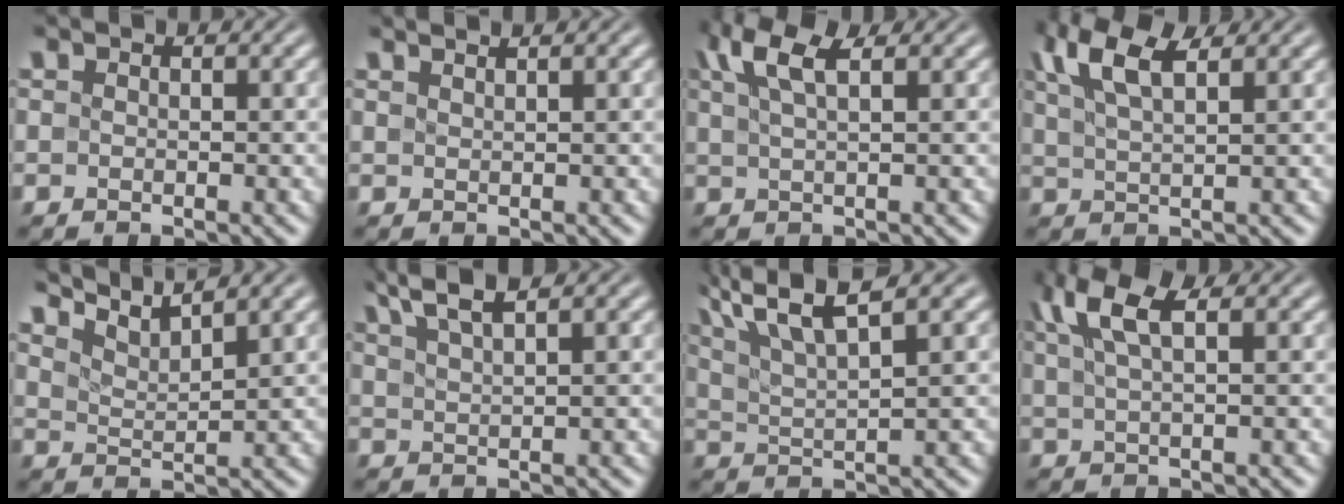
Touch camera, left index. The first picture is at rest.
{"total": 2.0, "force": [1.5, 0.6, 1.2], "torque": [0.000, 0.001, 0.003]}
{"total": 4.7, "force": [2.7, 1.4, 3.6], "torque": [-0.063, 0.017, 0.043]}
{"total": 6.2, "force": [3.6, 2.2, 4.6], "torque": [-0.091, 0.020, 0.058]}
{"total": 4.7, "force": [4.2, 0.6, 2.0], "torque": [-0.037, 0.007, 0.068]}
{"total": 4.0, "force": [2.9, 0.7, 2.7], "torque": [-0.045, 0.015, 0.051]}
{"total": 6.2, "force": [3.8, 1.5, 4.7], "torque": [-0.085, 0.017, 0.071]}
{"total": 4.9, "force": [2.6, 1.4, 3.9], "torque": [-0.073, 0.015, 0.044]}